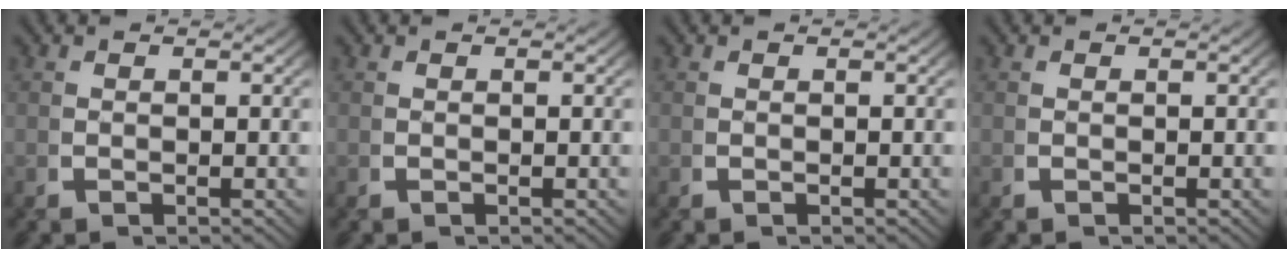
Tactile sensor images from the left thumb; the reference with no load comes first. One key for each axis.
{"total": 0.0}
{"total": 0.0}
{"total": 0.0}